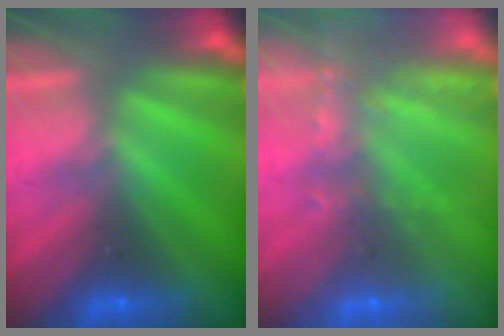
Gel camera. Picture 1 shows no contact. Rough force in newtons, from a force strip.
{"total": 13.7}